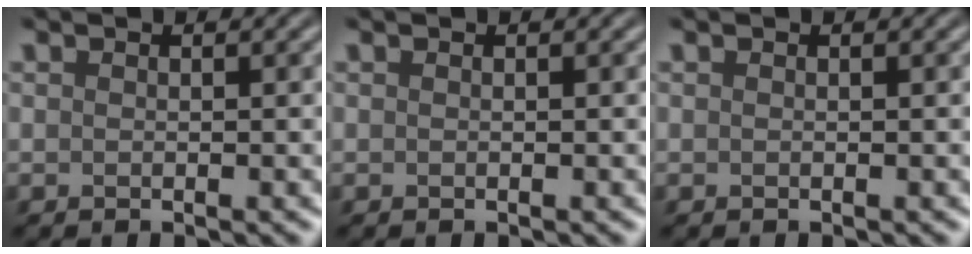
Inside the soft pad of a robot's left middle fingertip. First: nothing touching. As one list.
[{"total": 0.0}, {"total": 0.0}]